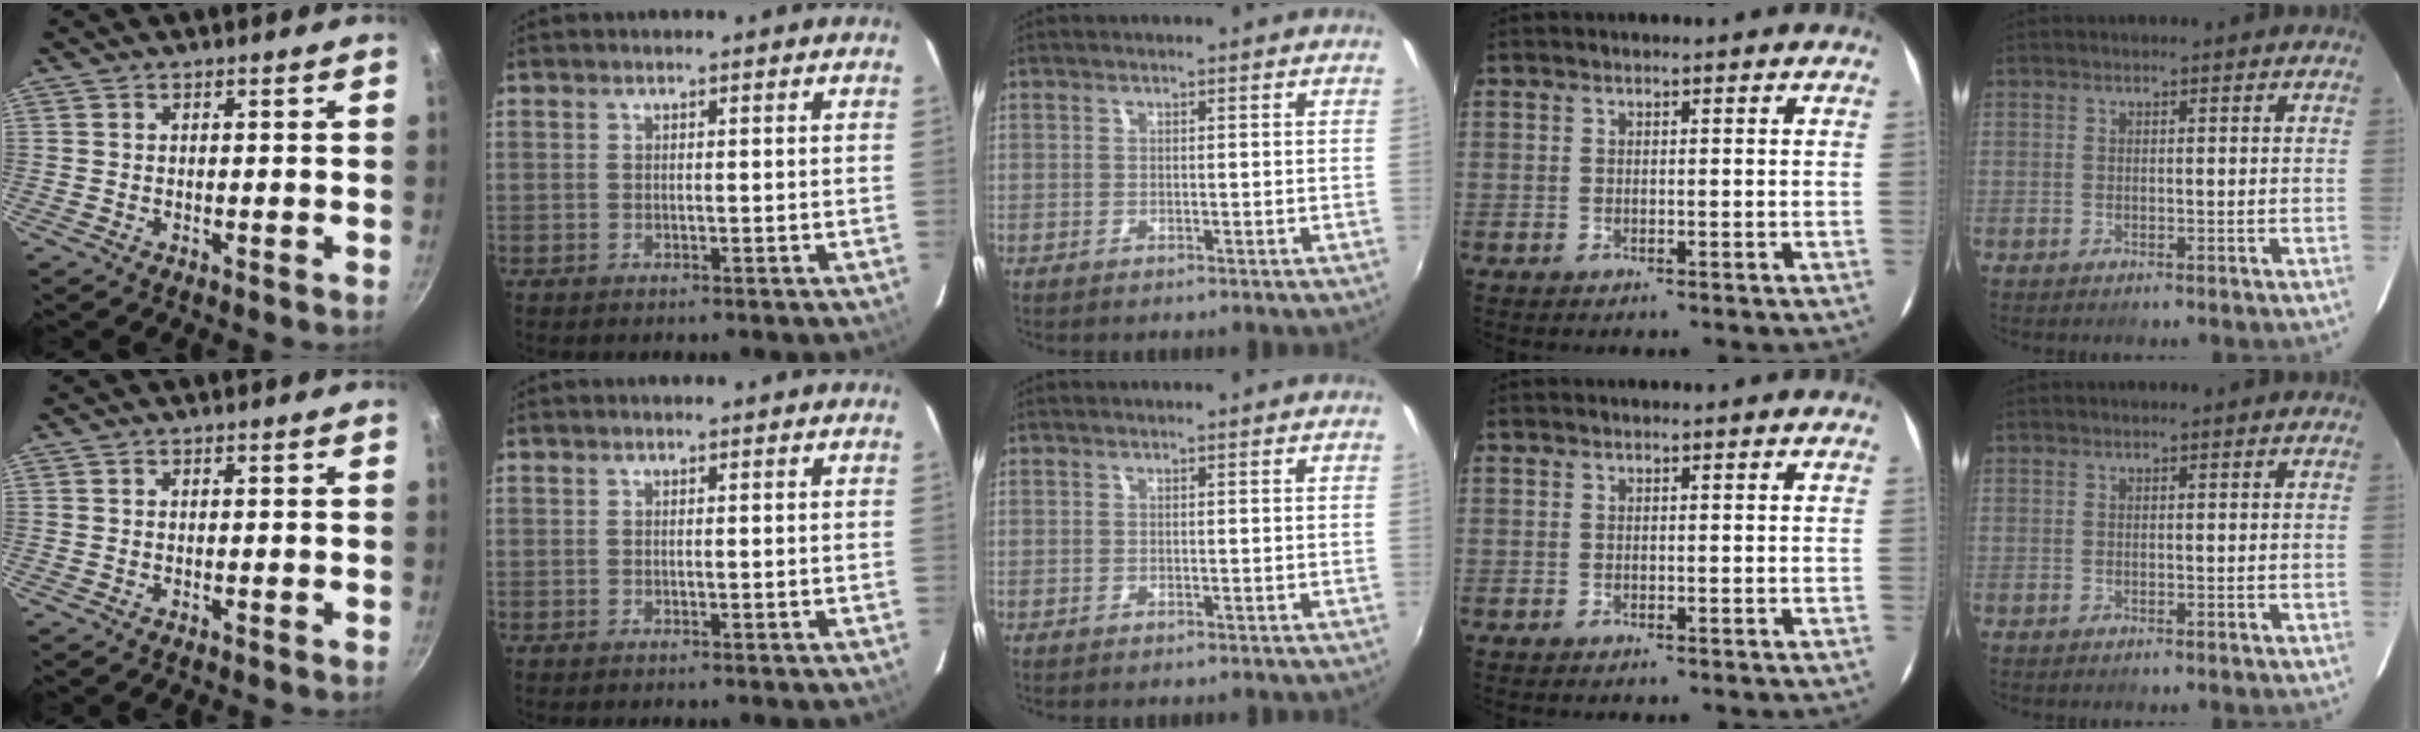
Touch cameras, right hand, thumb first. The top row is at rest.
{}